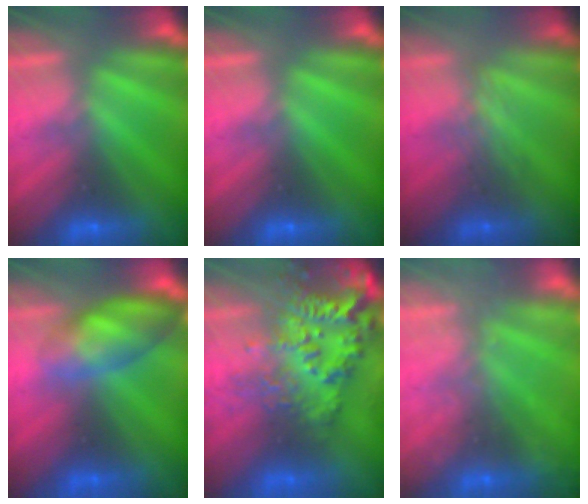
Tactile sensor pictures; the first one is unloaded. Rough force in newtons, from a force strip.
{"total": 0.0}
{"total": 2.4}
{"total": 5.0}
{"total": 6.2}
{"total": 2.3}